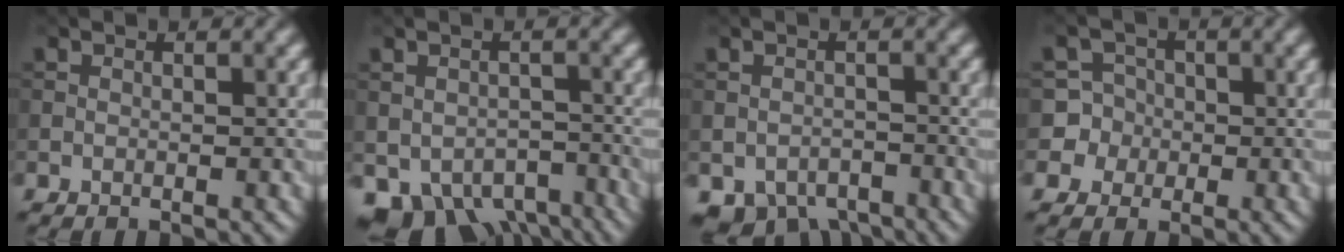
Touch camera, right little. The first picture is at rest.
{"total": 7.1, "force": [-4.4, 4.6, 3.0], "torque": [-0.050, -0.031, -0.056]}
{"total": 4.6, "force": [-3.4, 2.7, 1.6], "torque": [-0.020, -0.019, -0.053]}
{"total": 4.9, "force": [-1.0, 4.8, 0.3], "torque": [0.003, 0.017, -0.032]}